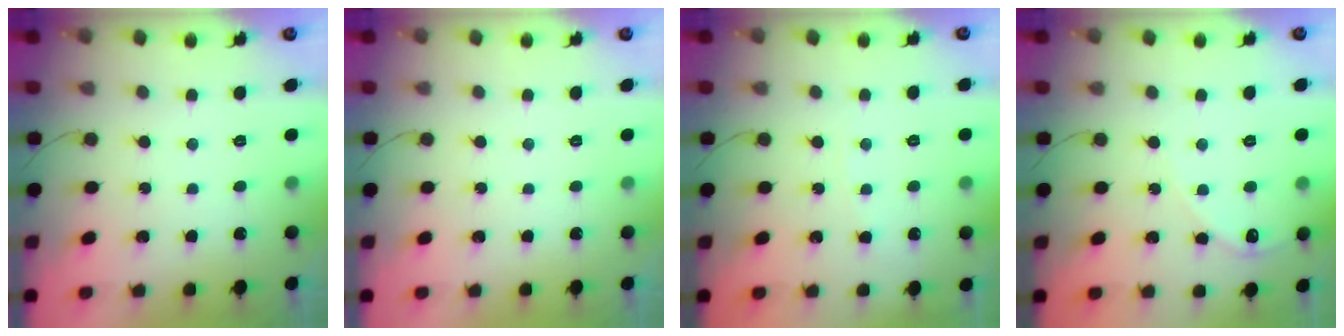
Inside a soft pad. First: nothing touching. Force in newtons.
{"total": 0.0}
{"total": 1.8, "press": 1.8, "slide": 0.2}
{"total": 5.6, "press": 5.6, "slide": 0.8}